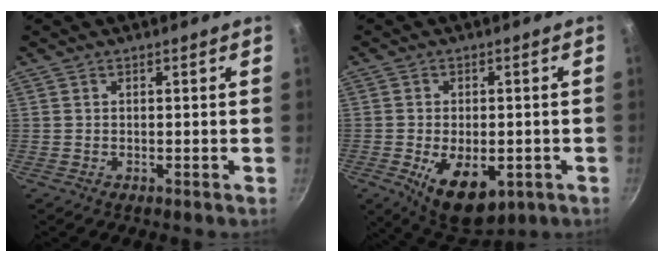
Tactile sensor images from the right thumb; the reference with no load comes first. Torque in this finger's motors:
{"motor_torque": [-0.25, 0.55, 0.02, 0.01, 0.21]}